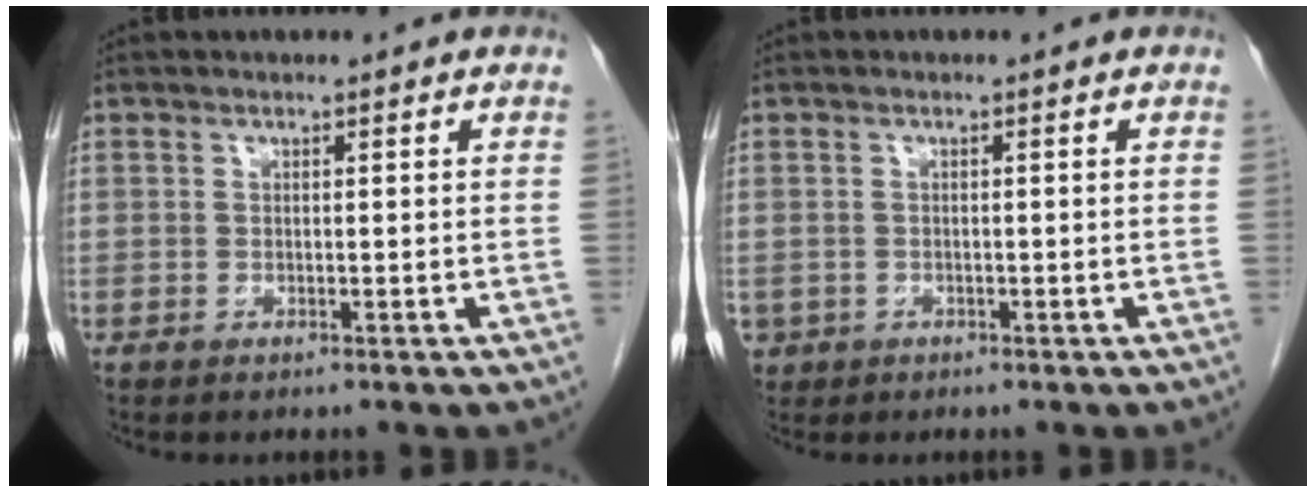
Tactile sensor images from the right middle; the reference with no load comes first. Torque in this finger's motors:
{"motor_torque": [1.26, -0.88, 0.27, 0.01]}